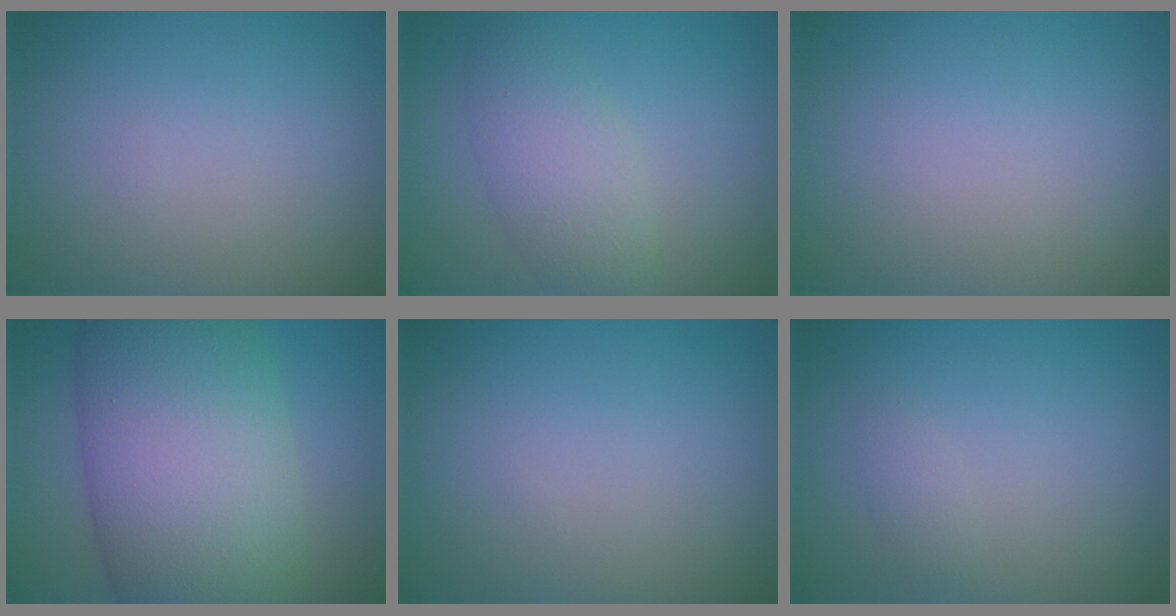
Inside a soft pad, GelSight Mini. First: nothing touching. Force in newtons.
{"total": 3.7, "press": 3.7, "slide": 0.2}
{"total": 0.0}
{"total": 14.4, "press": 14.4, "slide": 0.3}
{"total": 0.0}
{"total": 0.8, "press": 0.8, "slide": 0.0}